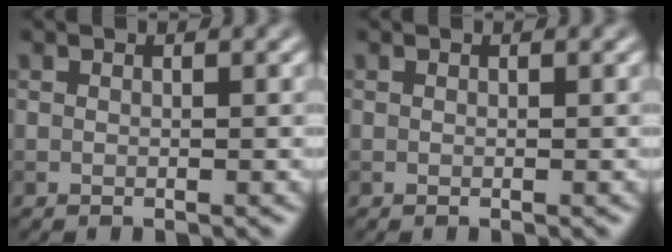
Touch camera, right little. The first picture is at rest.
{"total": 0.0}